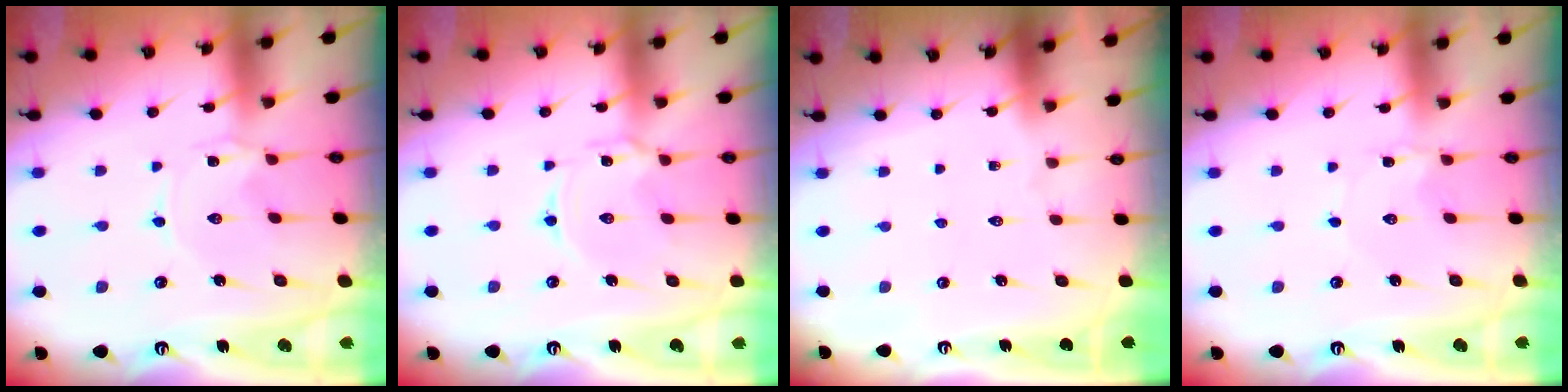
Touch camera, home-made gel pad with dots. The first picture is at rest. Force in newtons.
{"total": 2.4, "press": 2.4, "slide": 0.3}
{"total": 0.0}
{"total": 0.8, "press": 0.8, "slide": 0.1}